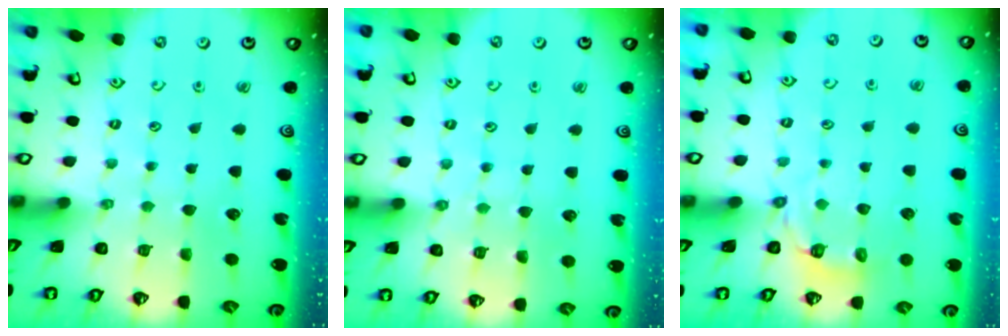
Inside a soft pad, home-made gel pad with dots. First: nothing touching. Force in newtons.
{"total": 3.9, "press": 3.8, "slide": 0.6}
{"total": 3.7, "press": 2.4, "slide": 2.8}